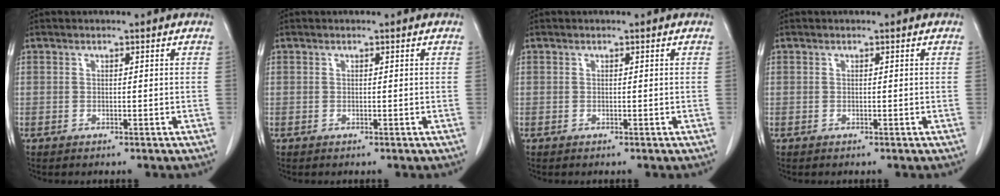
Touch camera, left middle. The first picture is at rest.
{"total": 0.0}
{"total": 0.0}
{"total": 0.0}